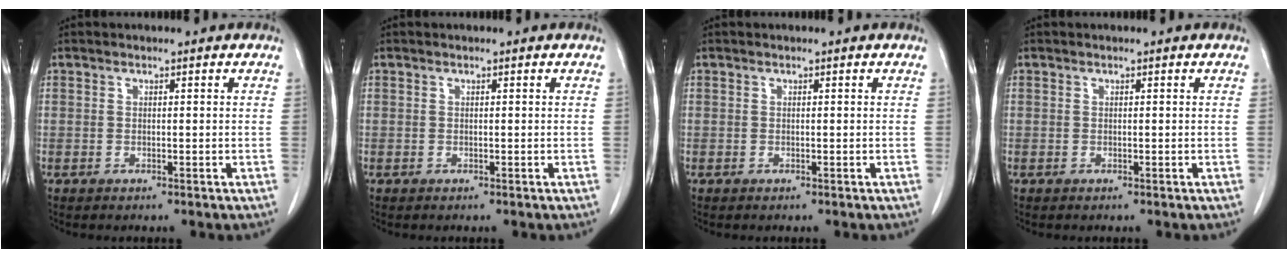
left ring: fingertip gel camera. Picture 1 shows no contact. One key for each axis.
{"total": 0.0}
{"total": 0.0}
{"total": 0.0}